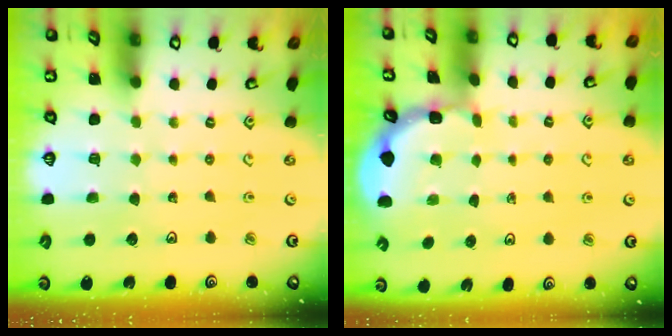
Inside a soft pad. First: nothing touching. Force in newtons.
{"total": 1.7, "press": 1.7, "slide": 0.1}